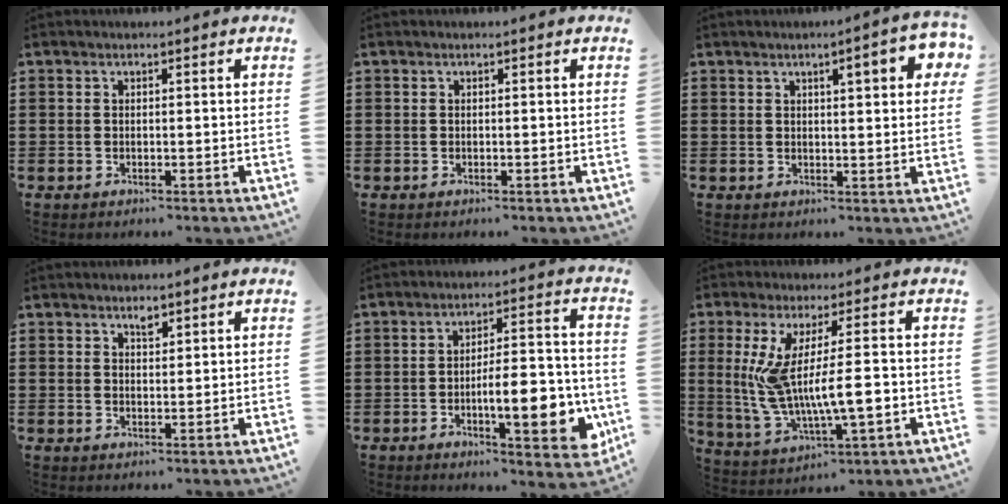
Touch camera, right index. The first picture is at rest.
{"total": 0.0}
{"total": 4.9, "force": [2.1, 1.0, 4.4], "torque": [-0.063, -0.005, 0.029]}
{"total": 1.6, "force": [1.2, 0.6, 0.8], "torque": [-0.010, -0.001, 0.021]}
{"total": 10.4, "force": [-3.1, 3.3, 9.3], "torque": [-0.134, -0.004, -0.052]}
{"total": 12.3, "force": [-0.1, 3.4, 11.9], "torque": [-0.247, -0.015, -0.005]}